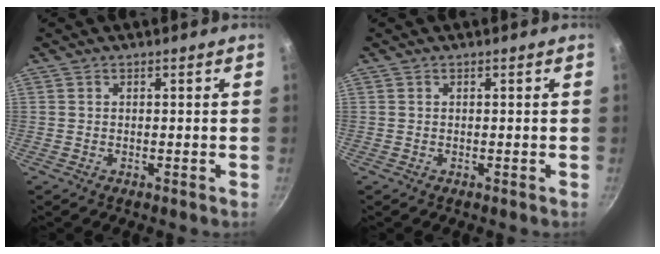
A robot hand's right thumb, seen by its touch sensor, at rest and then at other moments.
{"total": 0.0}